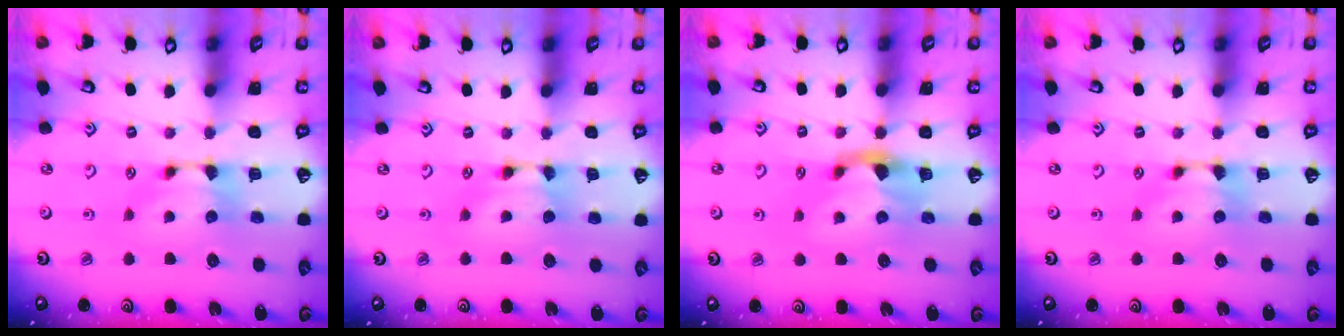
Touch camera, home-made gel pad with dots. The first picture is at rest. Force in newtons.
{"total": 1.8, "press": 1.8, "slide": 0.1}
{"total": 2.1, "press": 1.7, "slide": 1.2}
{"total": 0.0}